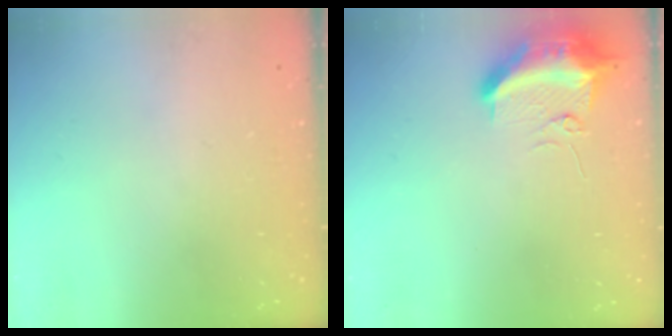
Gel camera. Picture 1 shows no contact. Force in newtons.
{"total": 12.3, "press": 10.8, "slide": 5.9}